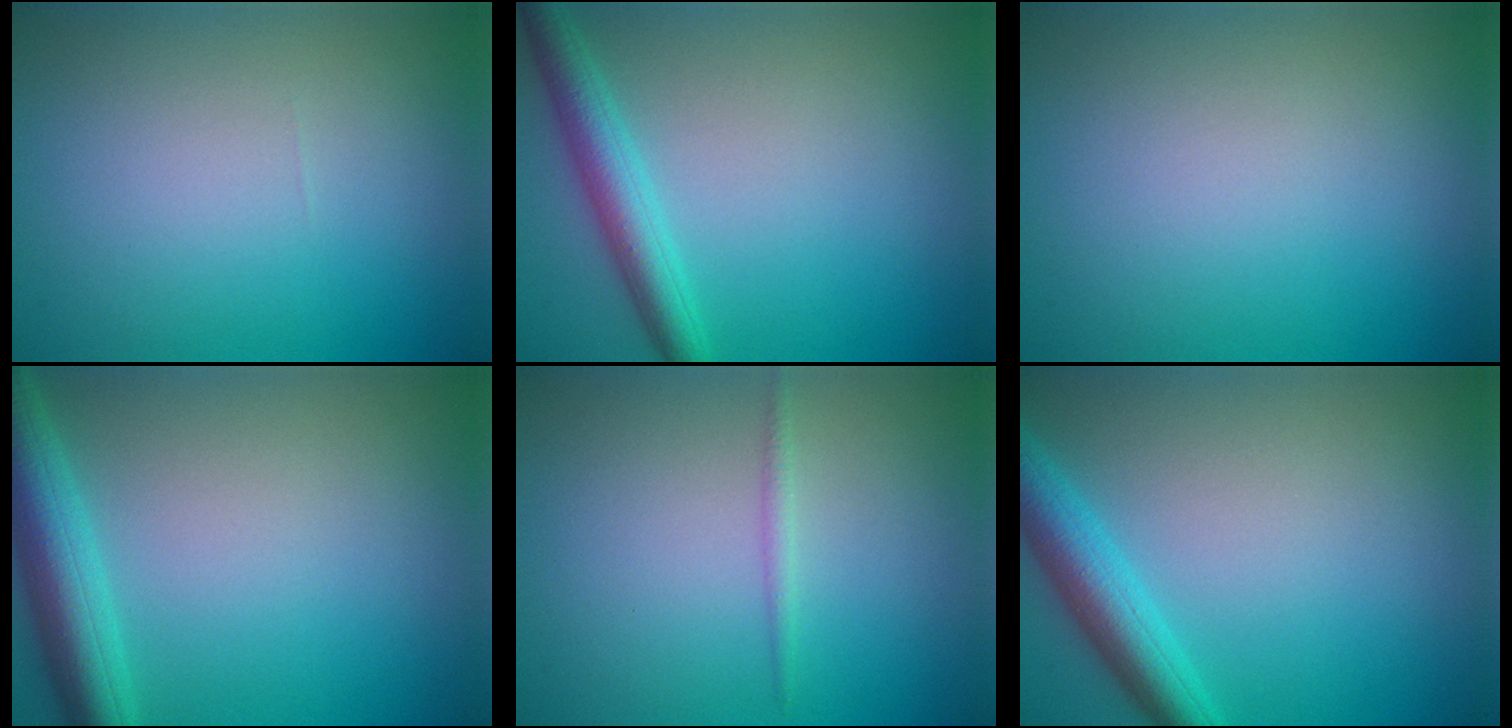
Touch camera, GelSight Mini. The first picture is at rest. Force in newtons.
{"total": 3.7, "press": 3.7, "slide": 0.2}
{"total": 0.0}
{"total": 5.6, "press": 5.6, "slide": 0.3}
{"total": 0.9, "press": 0.9, "slide": 0.0}
{"total": 4.5, "press": 4.5, "slide": 0.2}